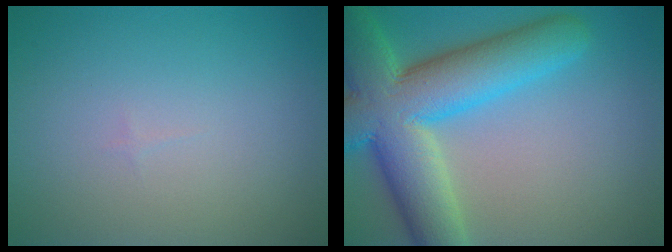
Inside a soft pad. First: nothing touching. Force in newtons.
{"total": 11.7, "press": 11.6, "slide": 0.5}